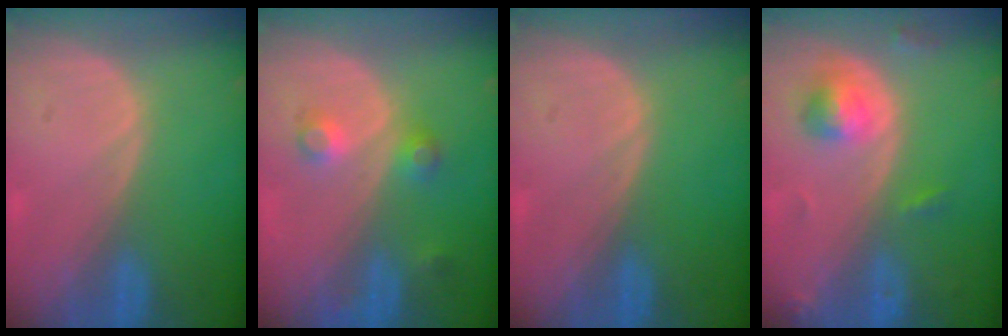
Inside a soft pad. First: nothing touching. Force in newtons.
{"total": 3.8, "press": 3.4, "slide": 1.6}
{"total": 0.0}
{"total": 4.4, "press": 4.4, "slide": 0.6}